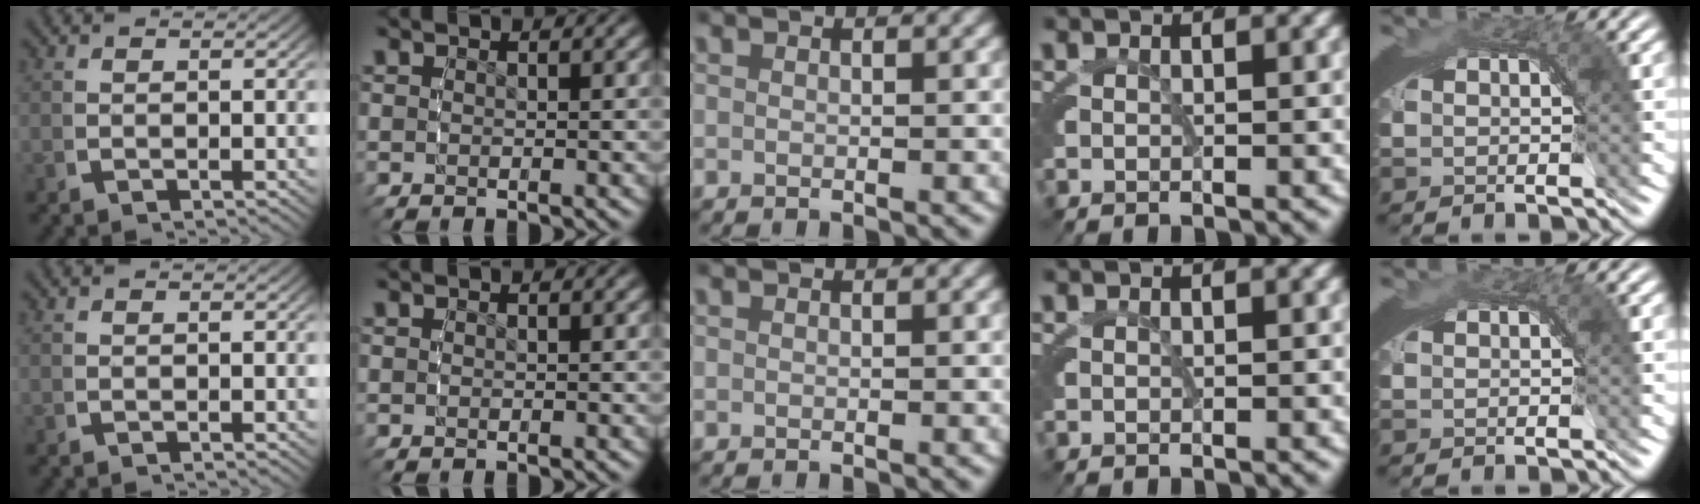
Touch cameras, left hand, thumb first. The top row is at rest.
{}